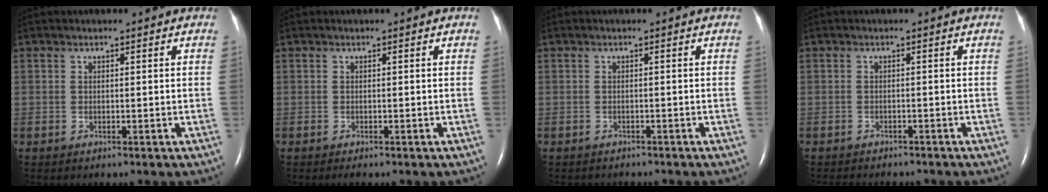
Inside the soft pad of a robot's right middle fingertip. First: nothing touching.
{"total": 0.5, "force": [-0.4, 0.1, 0.3], "torque": [-0.007, -0.002, -0.006]}
{"total": 3.0, "force": [-2.7, 1.1, 0.7], "torque": [-0.013, -0.003, -0.030]}
{"total": 7.3, "force": [-6.4, 2.2, 2.7], "torque": [-0.038, -0.002, -0.080]}